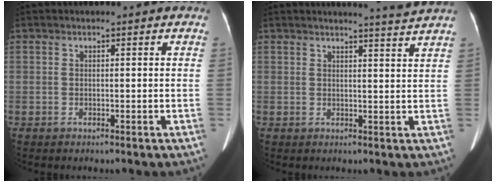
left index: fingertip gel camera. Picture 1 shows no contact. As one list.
[{"total": 4.1, "force": [3.7, -1.5, 0.6], "torque": [-0.019, -0.017, 0.044]}]